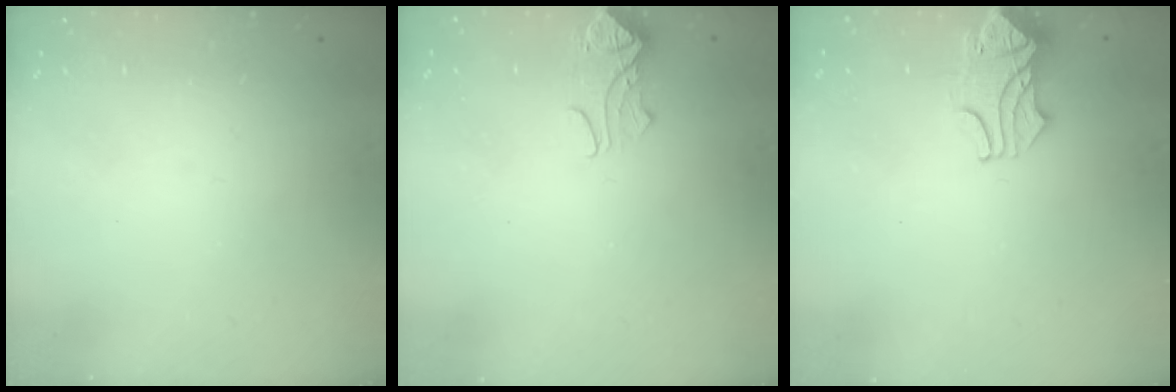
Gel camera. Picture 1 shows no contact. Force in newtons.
{"total": 2.4, "press": 2.3, "slide": 0.5}
{"total": 2.0, "press": 1.9, "slide": 0.7}